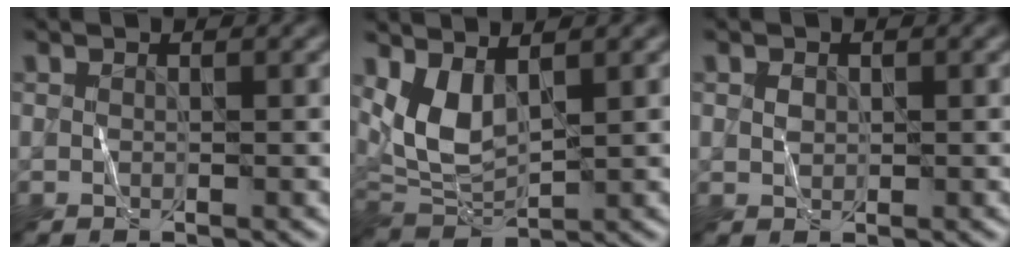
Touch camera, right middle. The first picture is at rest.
{"total": 4.6, "force": [1.8, 2.2, 3.6], "torque": [-0.083, -0.008, 0.044]}
{"total": 0.8, "force": [0.1, 0.7, 0.3], "torque": [-0.005, 0.000, 0.001]}